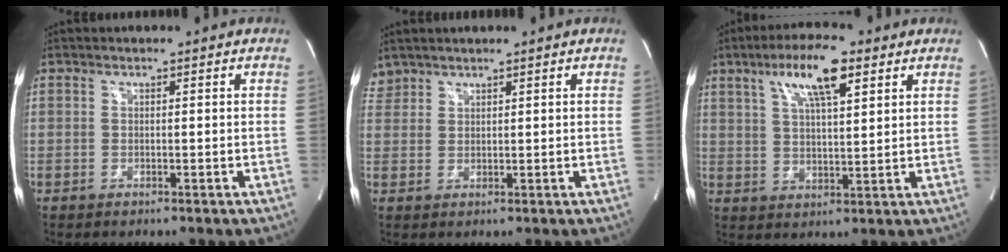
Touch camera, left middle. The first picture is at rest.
{"total": 2.3, "force": [2.2, 0.8, -0.2], "torque": [0.003, 0.013, 0.045]}
{"total": 9.9, "force": [5.3, 2.1, 8.2], "torque": [-0.151, 0.014, 0.092]}